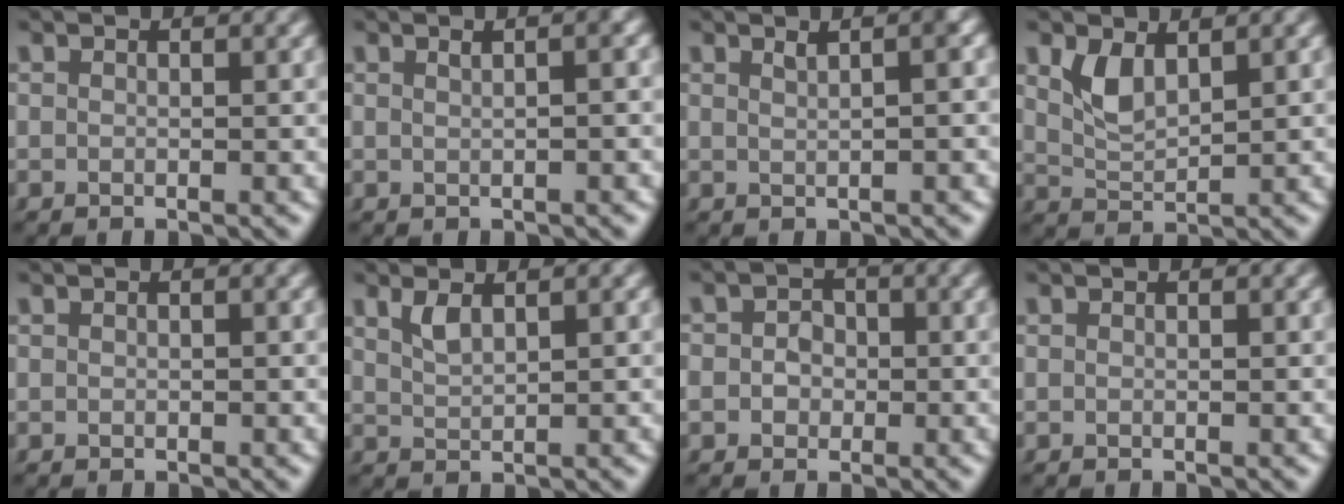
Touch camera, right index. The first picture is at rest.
{"total": 2.1, "force": [0.6, 0.6, 2.0], "torque": [-0.023, 0.009, 0.006]}
{"total": 2.3, "force": [0.8, 0.5, 2.1], "torque": [-0.023, 0.006, 0.013]}
{"total": 2.6, "force": [1.2, 1.3, 1.9], "torque": [-0.043, -0.012, 0.030]}
{"total": 0.0}
{"total": 1.6, "force": [1.1, 0.4, 1.2], "torque": [-0.027, -0.003, 0.027]}
{"total": 3.5, "force": [-0.7, 3.2, 1.2], "torque": [-0.025, -0.006, -0.016]}
{"total": 0.0}